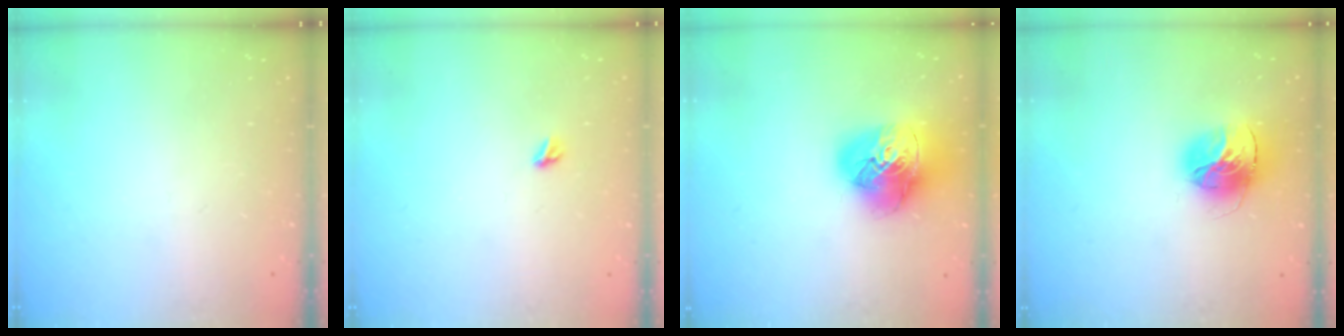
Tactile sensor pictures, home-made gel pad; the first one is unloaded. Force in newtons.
{"total": 4.2, "press": 4.2, "slide": 0.5}
{"total": 17.3, "press": 17.2, "slide": 2.0}
{"total": 16.1, "press": 16.0, "slide": 1.7}